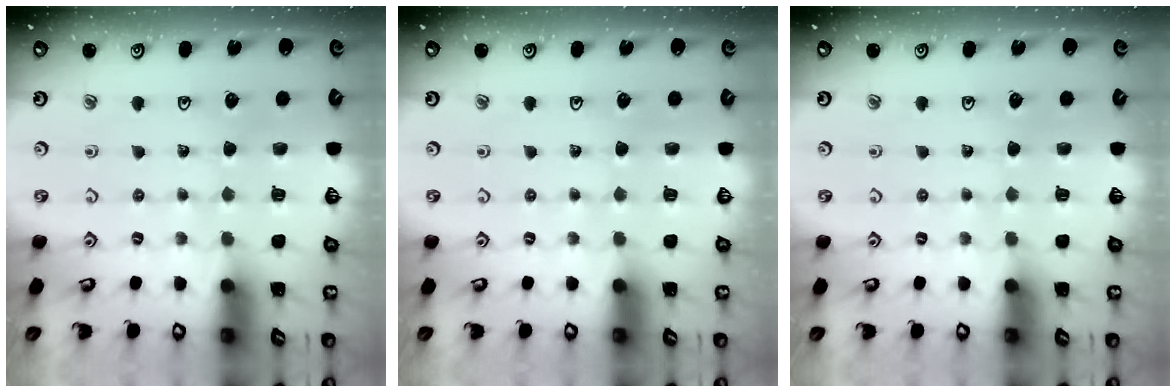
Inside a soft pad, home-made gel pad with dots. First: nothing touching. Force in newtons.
{"total": 0.0}
{"total": 0.0}